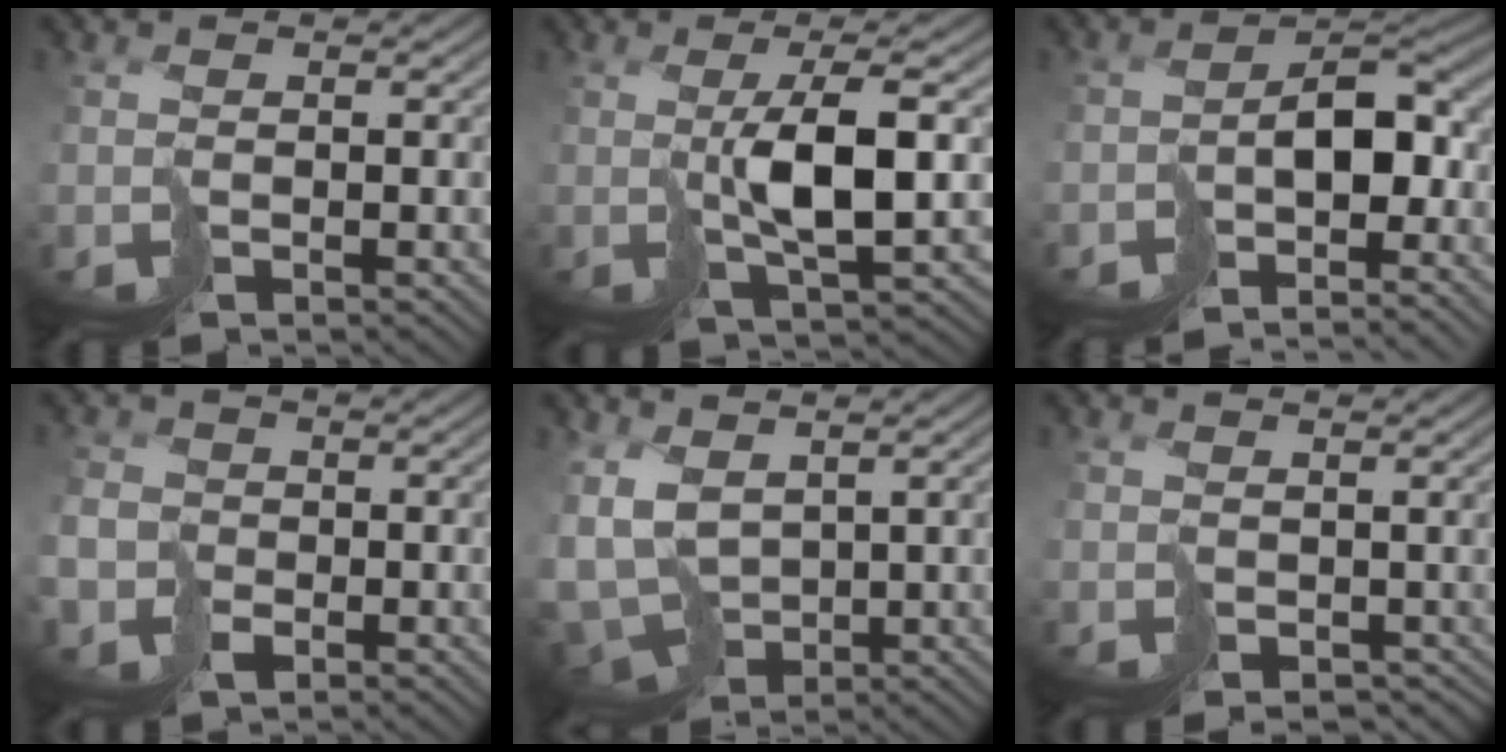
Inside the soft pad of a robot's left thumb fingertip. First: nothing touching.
{"total": 4.8, "force": [1.8, 0.4, 4.5], "torque": [-0.088, 0.004, 0.040]}
{"total": 5.9, "force": [-3.4, 2.8, 3.9], "torque": [-0.045, -0.007, -0.062]}
{"total": 4.9, "force": [-2.0, 4.1, 1.7], "torque": [-0.044, -0.016, -0.051]}
{"total": 8.7, "force": [-0.6, 6.0, 6.3], "torque": [-0.169, -0.034, 0.000]}
{"total": 1.7, "force": [0.5, 1.5, 0.7], "torque": [-0.016, -0.007, 0.012]}